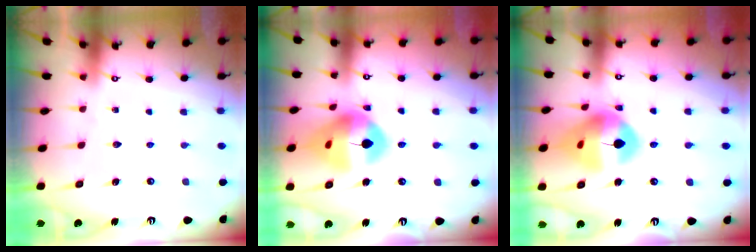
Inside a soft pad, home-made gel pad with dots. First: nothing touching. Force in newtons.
{"total": 15.2, "press": 15.1, "slide": 1.8}
{"total": 15.2, "press": 15.1, "slide": 1.8}